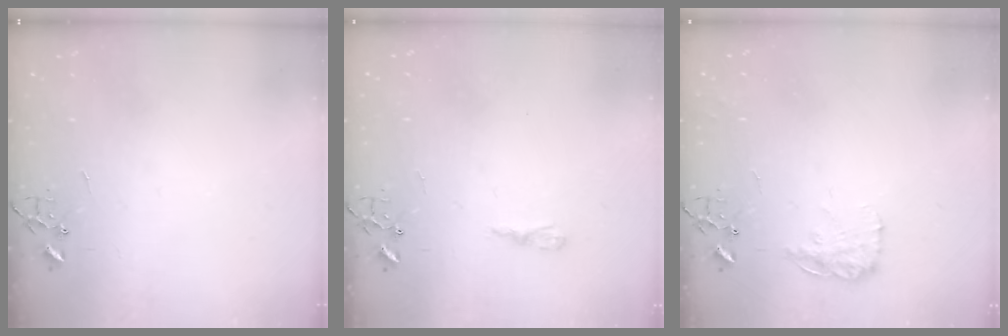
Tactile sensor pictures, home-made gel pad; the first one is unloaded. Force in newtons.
{"total": 4.8, "press": 4.7, "slide": 0.6}
{"total": 10.9, "press": 10.9, "slide": 0.4}